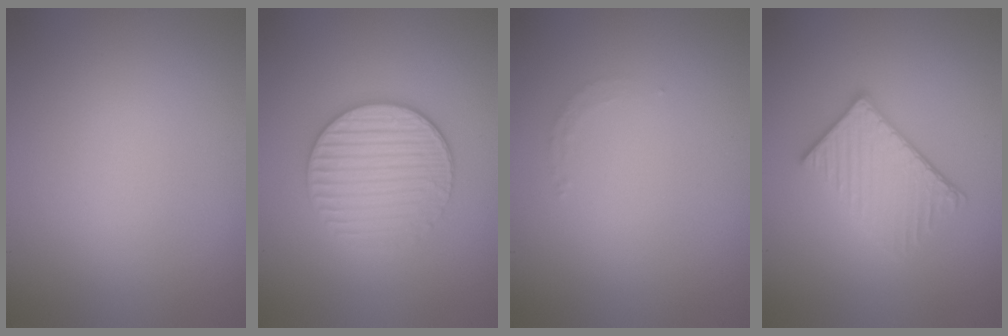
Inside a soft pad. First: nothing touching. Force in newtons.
{"total": 4.0, "press": 3.5, "slide": 2.0}
{"total": 0.8, "press": 0.8, "slide": 0.1}
{"total": 3.8, "press": 3.2, "slide": 2.0}